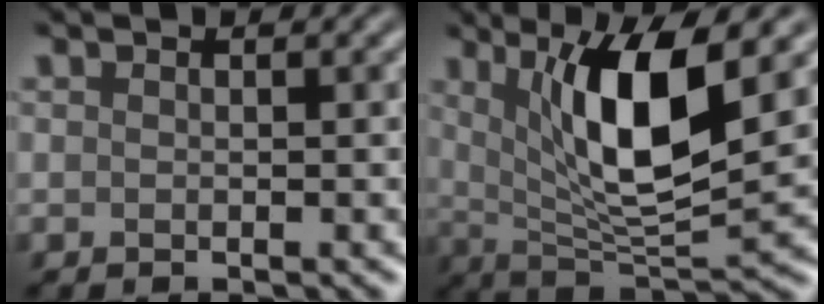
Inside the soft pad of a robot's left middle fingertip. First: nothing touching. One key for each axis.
{"total": 8.9, "fx": 2.7, "fy": 2.4, "fz": 8.1, "tx": -0.134, "ty": -0.017, "tz": 0.050}